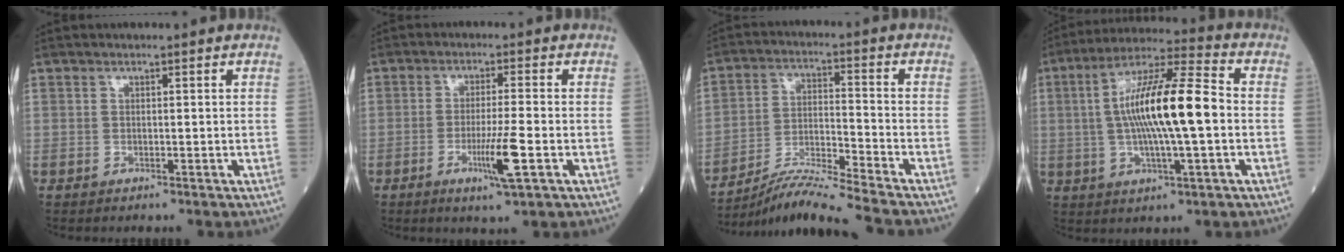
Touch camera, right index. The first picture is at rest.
{"total": 6.3, "force": [-2.3, -0.4, 5.8], "torque": [-0.104, -0.015, -0.041]}
{"total": 12.3, "force": [-11.1, -1.8, 4.9], "torque": [-0.088, -0.009, -0.196]}
{"total": 14.9, "force": [-0.2, 1.8, 14.8], "torque": [-0.269, 0.015, -0.008]}